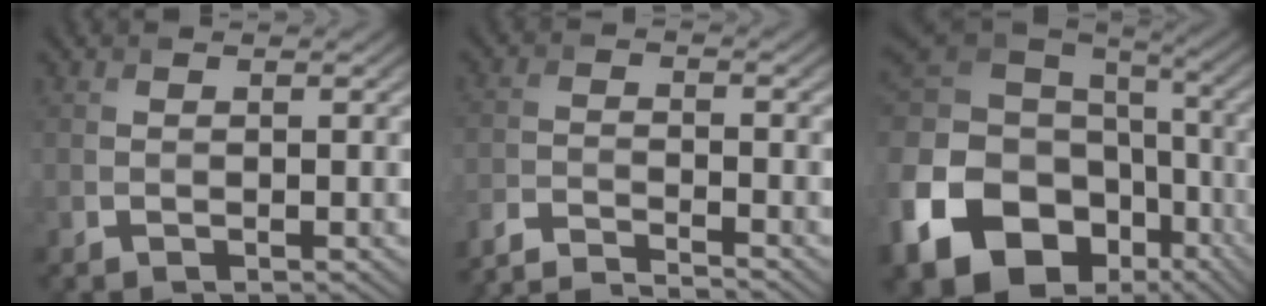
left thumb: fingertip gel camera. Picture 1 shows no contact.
{"total": 6.0, "force": [-5.6, 0.4, 2.1], "torque": [-0.037, -0.003, -0.111]}
{"total": 21.9, "force": [-7.3, 16.6, 12.2], "torque": [-0.328, -0.040, -0.102]}